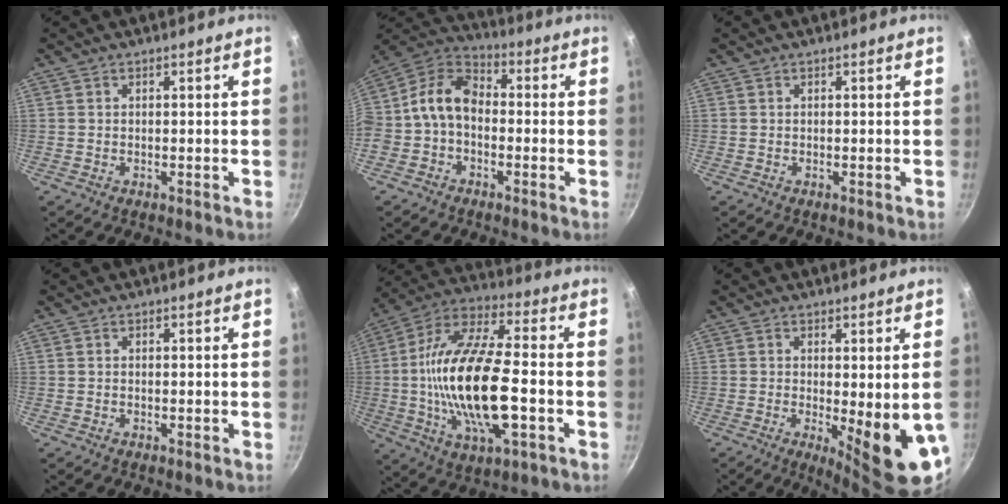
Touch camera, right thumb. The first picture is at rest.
{"total": 11.3, "force": [-1.3, 8.3, 7.5], "torque": [-0.125, 0.048, -0.044]}
{"total": 0.0}
{"total": 0.0}
{"total": 23.3, "force": [-3.1, 9.2, 21.2], "torque": [-0.406, 0.019, -0.066]}
{"total": 11.3, "force": [-1.6, 2.9, 10.8], "torque": [-0.129, -0.020, -0.011]}